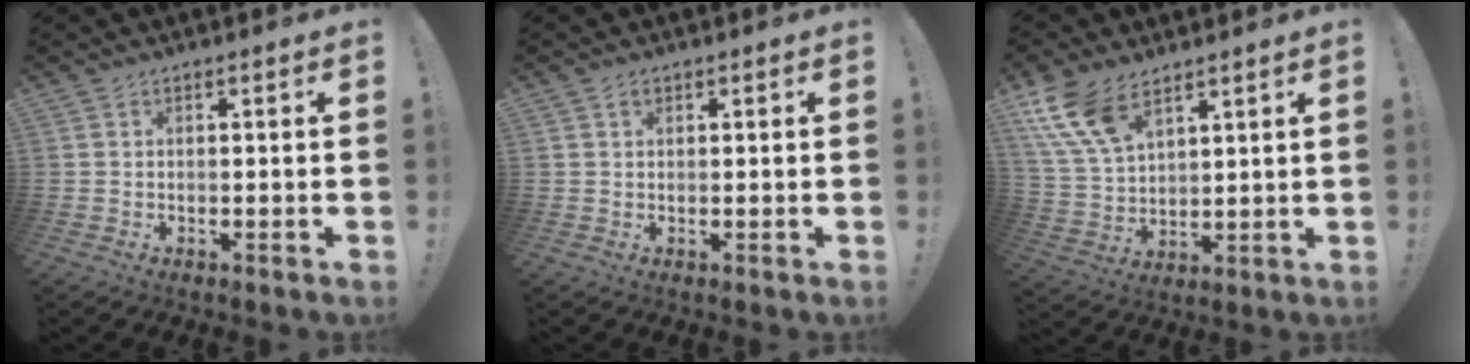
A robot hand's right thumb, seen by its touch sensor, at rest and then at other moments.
{"total": 1.0, "force": [0.6, 0.8, 0.4], "torque": [-0.006, 0.001, 0.010]}
{"total": 12.4, "force": [8.0, 6.1, 7.3], "torque": [-0.161, -0.038, 0.154]}